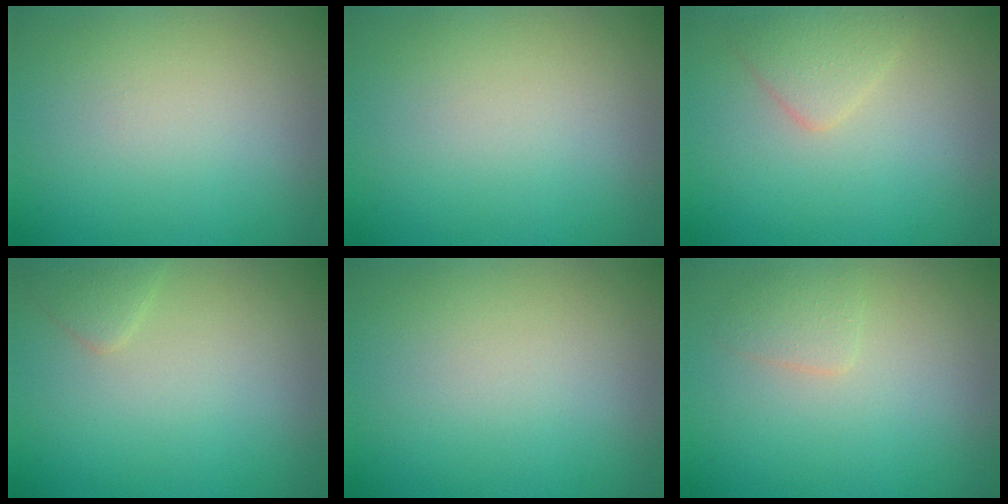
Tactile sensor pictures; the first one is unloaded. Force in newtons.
{"total": 0.0}
{"total": 2.1, "press": 2.1, "slide": 0.2}
{"total": 1.2, "press": 1.2, "slide": 0.1}
{"total": 0.0}
{"total": 1.4, "press": 1.4, "slide": 0.0}